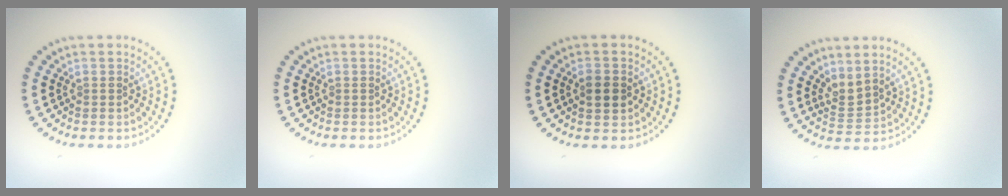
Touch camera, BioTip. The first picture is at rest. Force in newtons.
{"total": 0.0}
{"total": 1.9, "press": 1.9, "slide": 0.1}
{"total": 2.2, "press": 1.5, "slide": 1.6}